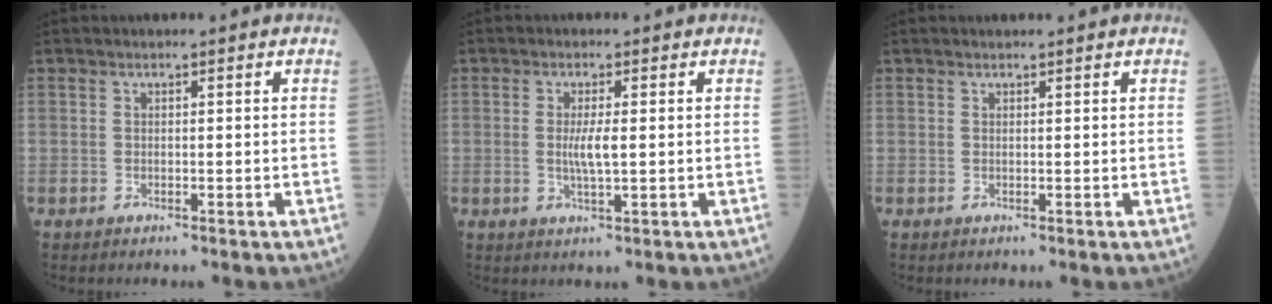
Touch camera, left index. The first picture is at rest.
{"total": 3.0, "force": [0.0, 0.3, 3.0], "torque": [-0.056, -0.005, 0.002]}
{"total": 1.2, "force": [1.1, 0.1, 0.4], "torque": [-0.002, 0.010, 0.018]}